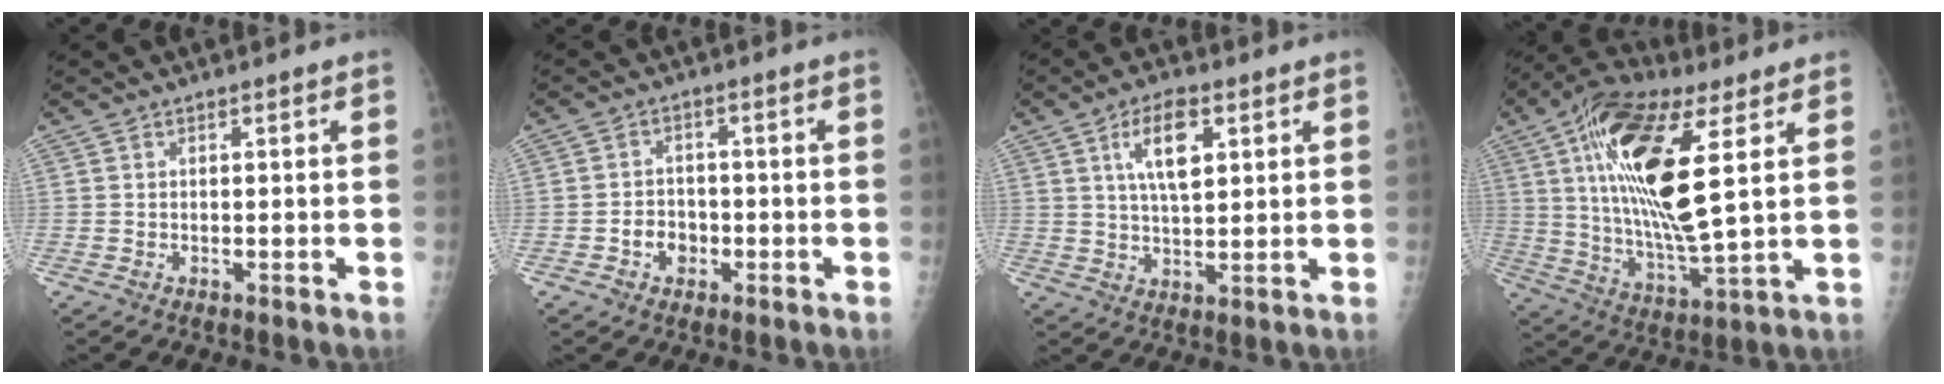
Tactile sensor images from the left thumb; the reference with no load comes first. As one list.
[{"total": 4.5, "force": [-1.5, 3.7, 2.0], "torque": [-0.011, 0.015, -0.025]}, {"total": 9.0, "force": [3.4, 4.1, 7.2], "torque": [-0.115, -0.010, 0.062]}, {"total": 21.4, "force": [6.6, 6.9, 19.2], "torque": [-0.367, -0.021, 0.115]}]